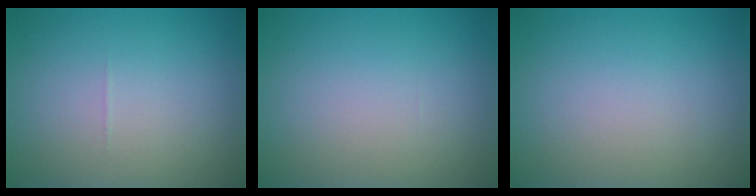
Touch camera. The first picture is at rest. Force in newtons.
{"total": 0.0}
{"total": 0.0}